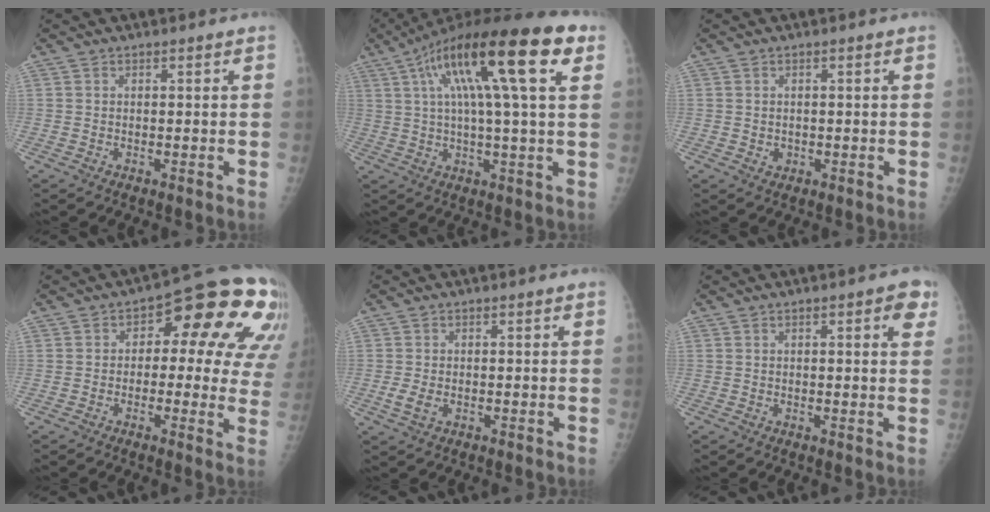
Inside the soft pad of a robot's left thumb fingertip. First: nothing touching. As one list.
[{"total": 22.7, "force": [8.3, 4.8, 20.5], "torque": [-0.337, 0.026, 0.124]}, {"total": 1.5, "force": [-0.2, 1.3, 0.8], "torque": [-0.005, 0.002, 0.000]}, {"total": 18.0, "force": [4.9, 9.1, 14.7], "torque": [-0.120, 0.022, 0.046]}, {"total": 3.0, "force": [-0.7, 1.8, 2.3], "torque": [-0.053, 0.003, -0.013]}, {"total": 4.3, "force": [1.6, 1.3, 3.8], "torque": [-0.037, 0.000, 0.015]}]